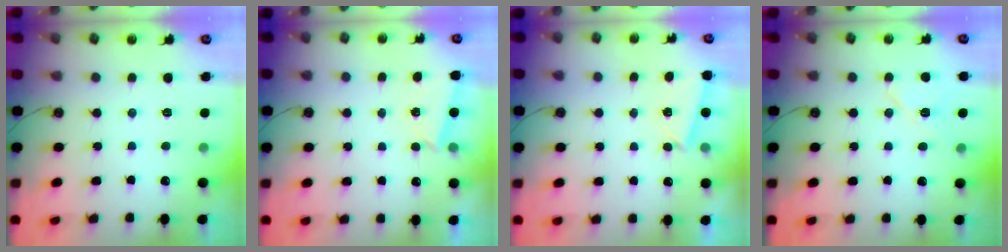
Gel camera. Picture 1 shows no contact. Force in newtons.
{"total": 2.4, "press": 2.1, "slide": 1.1}
{"total": 2.6, "press": 1.6, "slide": 2.0}
{"total": 9.4, "press": 9.4, "slide": 1.1}